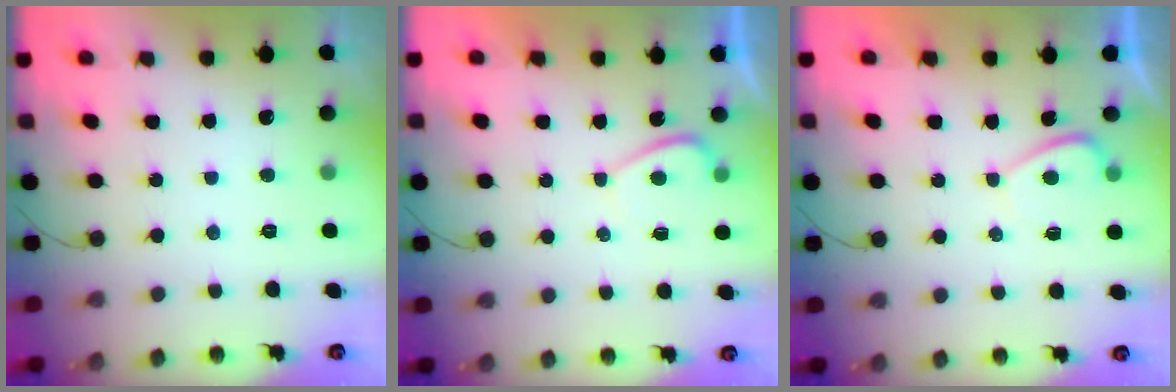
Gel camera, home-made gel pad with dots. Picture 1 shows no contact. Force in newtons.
{"total": 2.3, "press": 2.2, "slide": 0.8}
{"total": 2.1, "press": 2.0, "slide": 0.7}